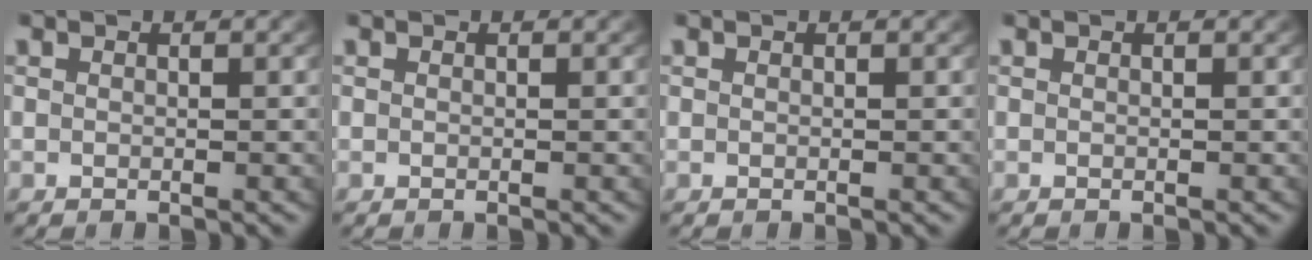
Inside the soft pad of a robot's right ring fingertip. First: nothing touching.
{"total": 0.0}
{"total": 0.0}
{"total": 0.0}